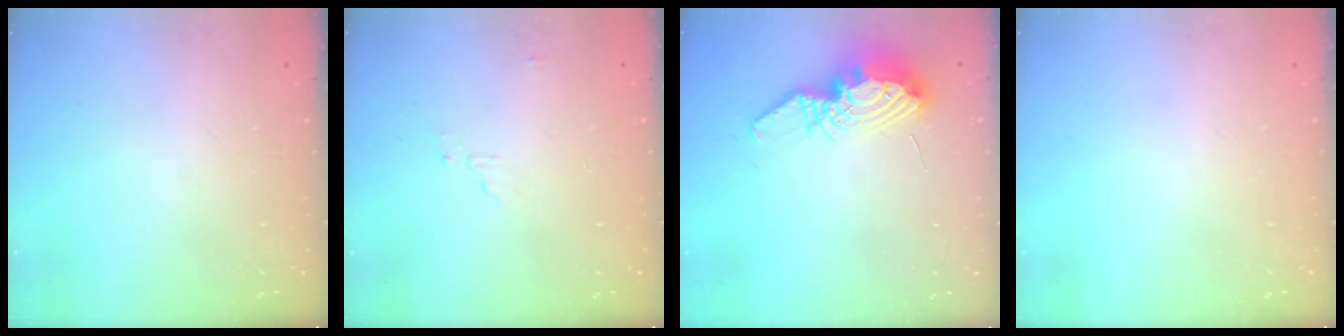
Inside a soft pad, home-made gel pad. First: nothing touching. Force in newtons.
{"total": 3.4, "press": 3.4, "slide": 0.2}
{"total": 10.2, "press": 10.1, "slide": 0.8}
{"total": 0.0}